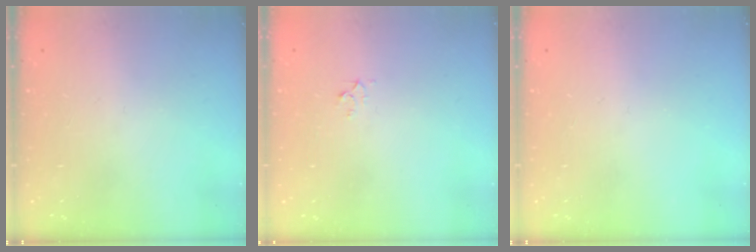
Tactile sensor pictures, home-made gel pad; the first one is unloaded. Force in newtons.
{"total": 2.3, "press": 2.3, "slide": 0.2}
{"total": 0.0}